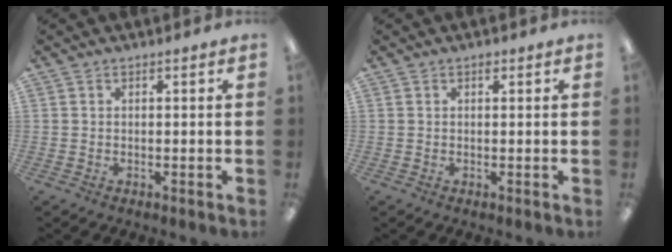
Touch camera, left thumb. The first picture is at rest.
{"total": 0.7, "force": [0.5, 0.3, 0.4], "torque": [-0.002, -0.001, 0.006]}